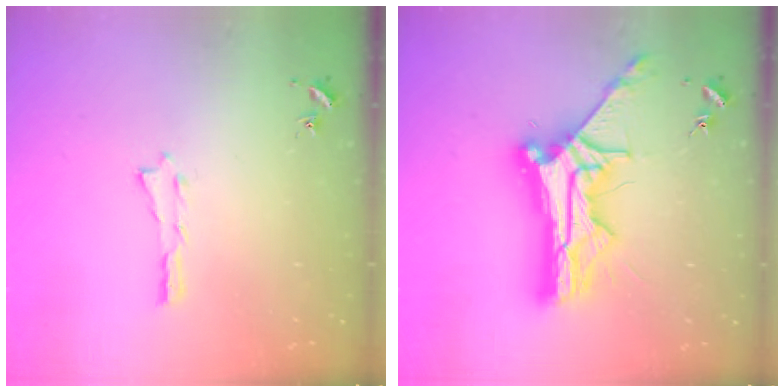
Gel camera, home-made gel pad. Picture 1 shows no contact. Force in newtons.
{"total": 13.3, "press": 13.3, "slide": 1.1}